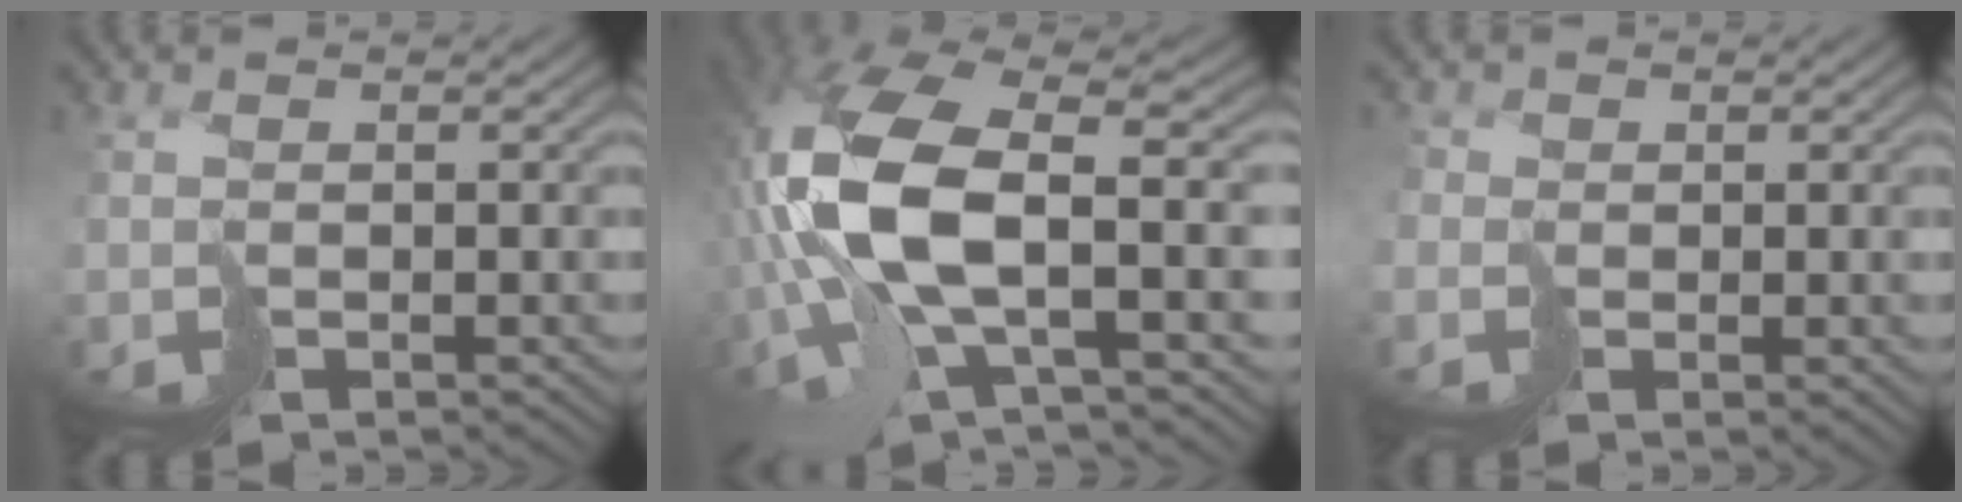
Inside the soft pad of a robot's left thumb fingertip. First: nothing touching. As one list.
[{"total": 13.4, "force": [-0.3, 4.7, 12.6], "torque": [-0.309, 0.005, -0.007]}, {"total": 0.9, "force": [-0.3, 0.3, -0.8], "torque": [0.019, 0.000, -0.015]}]